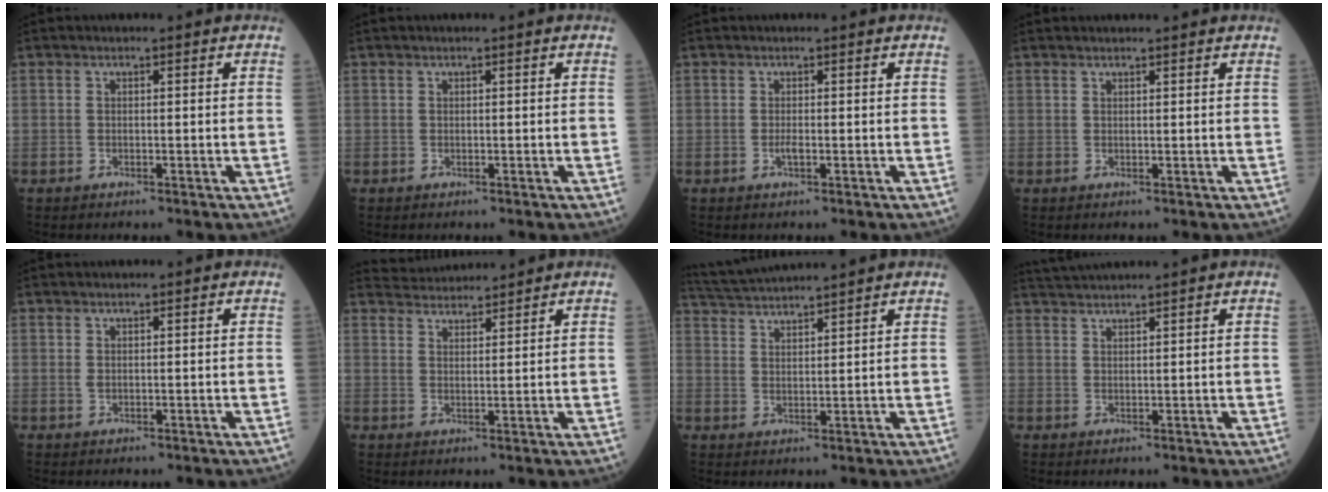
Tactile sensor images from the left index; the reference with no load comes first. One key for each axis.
{"total": 0.0}
{"total": 0.6, "fx": -0.3, "fy": 0.1, "fz": 0.6, "tx": -0.011, "ty": -0.003, "tz": -0.007}
{"total": 2.9, "fx": 2.8, "fy": 0.0, "fz": 0.7, "tx": -0.007, "ty": 0.022, "tz": 0.037}
{"total": 1.1, "fx": 0.8, "fy": 0.4, "fz": 0.6, "tx": -0.017, "ty": 0.014, "tz": 0.016}
{"total": 5.3, "fx": 5.3, "fy": 0.2, "fz": 0.2, "tx": -0.013, "ty": 0.030, "tz": 0.089}
{"total": 9.1, "fx": 8.7, "fy": -1.1, "fz": 2.7, "tx": -0.058, "ty": 0.029, "tz": 0.146}
{"total": 4.7, "fx": 4.4, "fy": -1.1, "fz": 1.2, "tx": -0.020, "ty": 0.027, "tz": 0.080}